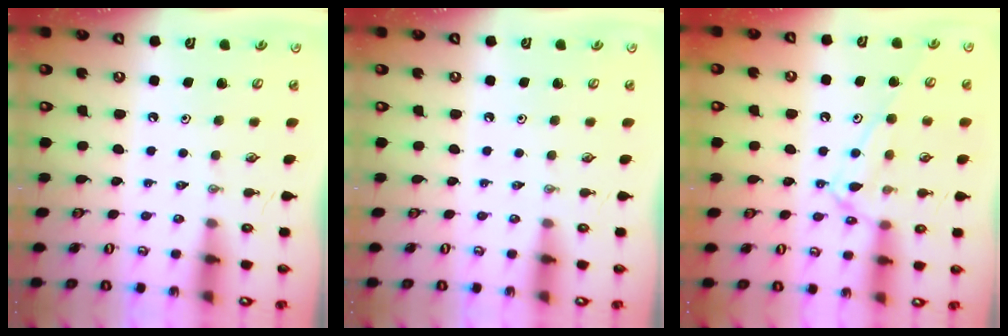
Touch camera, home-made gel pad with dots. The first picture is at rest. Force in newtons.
{"total": 0.0}
{"total": 11.8, "press": 11.8, "slide": 0.9}